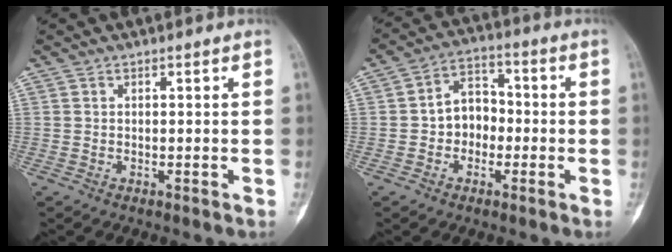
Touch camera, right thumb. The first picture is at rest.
{"total": 7.7, "force": [-1.2, 6.1, 4.6], "torque": [-0.044, 0.032, -0.035]}